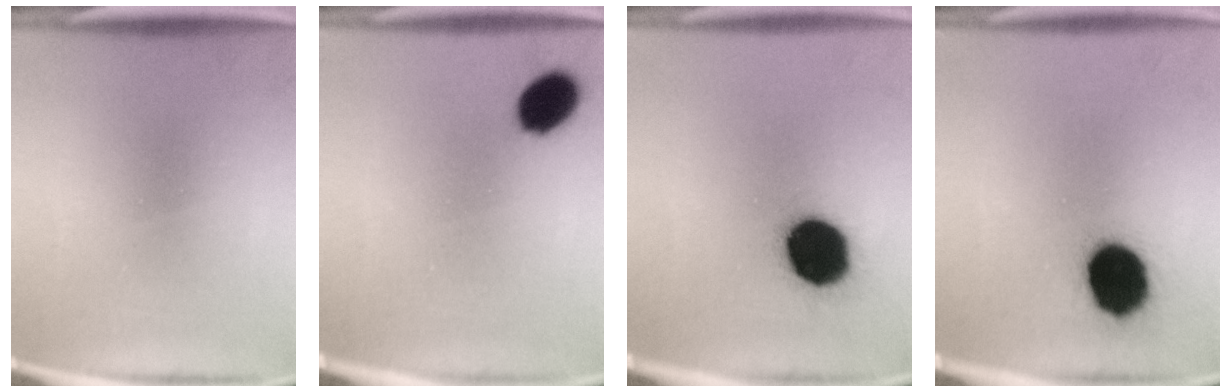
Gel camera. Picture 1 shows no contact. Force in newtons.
{"total": 8.4}
{"total": 16.4}
{"total": 14.8}